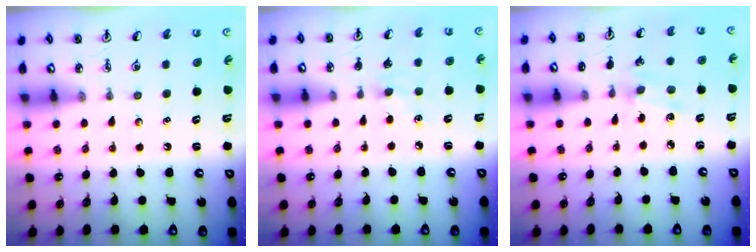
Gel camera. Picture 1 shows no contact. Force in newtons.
{"total": 5.2, "press": 5.2, "slide": 0.7}
{"total": 1.7, "press": 1.7, "slide": 0.4}